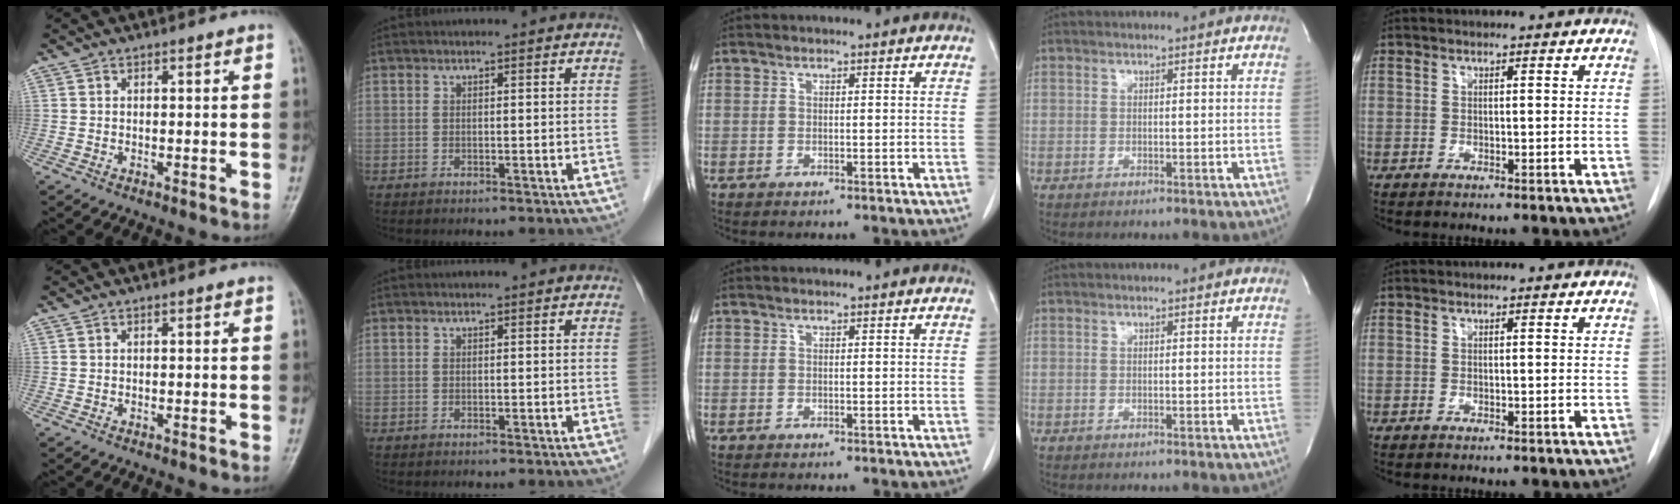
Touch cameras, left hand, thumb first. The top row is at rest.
{}